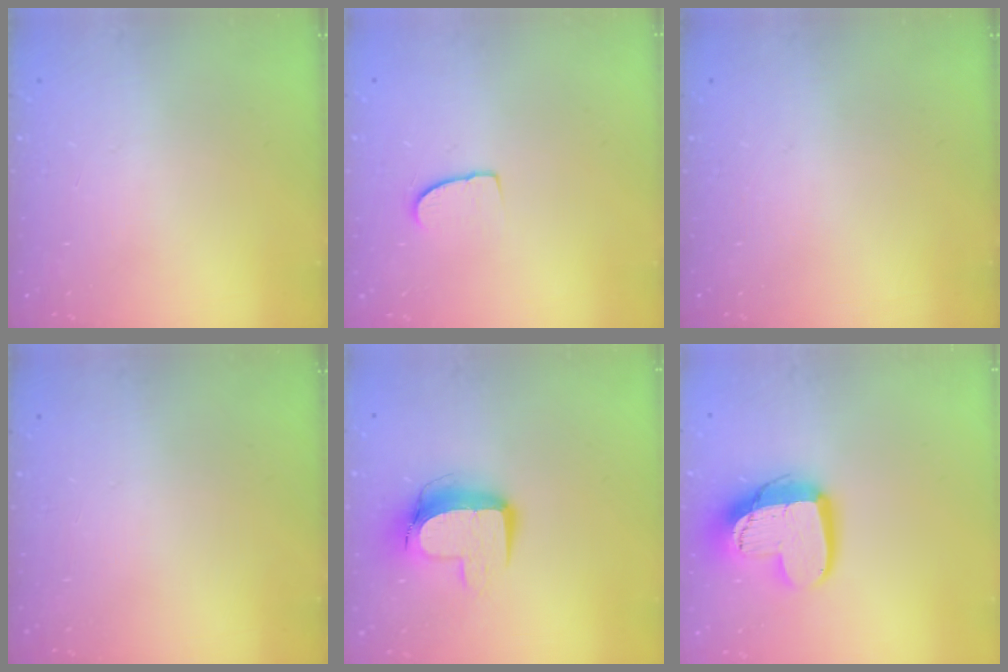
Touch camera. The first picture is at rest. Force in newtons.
{"total": 5.2, "press": 5.2, "slide": 0.4}
{"total": 0.0}
{"total": 0.0}
{"total": 11.0, "press": 10.9, "slide": 1.1}
{"total": 14.7, "press": 14.6, "slide": 1.2}